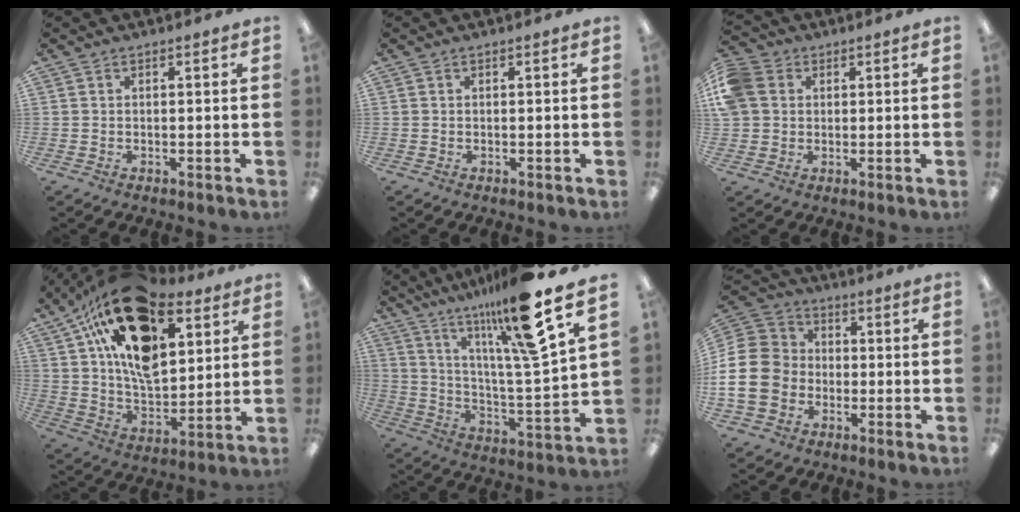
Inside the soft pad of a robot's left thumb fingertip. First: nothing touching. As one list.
[{"total": 0.0}, {"total": 7.5, "force": [1.7, 6.3, 3.6], "torque": [-0.098, 0.014, 0.036]}, {"total": 24.0, "force": [12.9, 13.1, 15.5], "torque": [-0.268, -0.069, 0.223]}, {"total": 20.2, "force": [15.0, 1.5, 13.4], "torque": [-0.234, -0.088, 0.231]}, {"total": 16.4, "force": [-2.4, 14.1, 8.1], "torque": [-0.172, 0.023, -0.044]}]